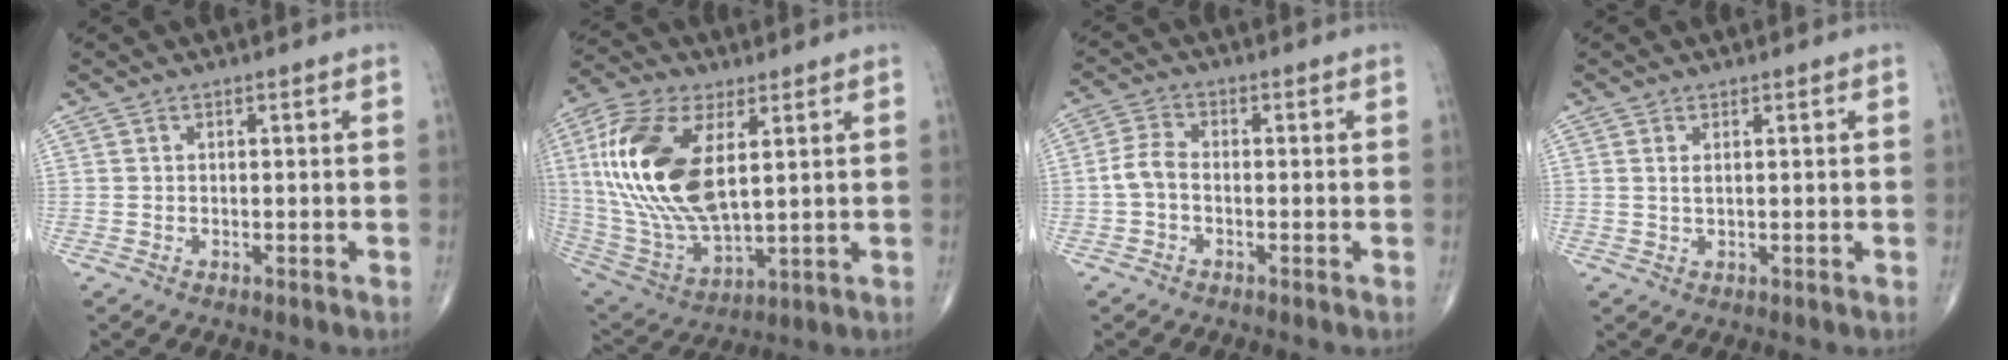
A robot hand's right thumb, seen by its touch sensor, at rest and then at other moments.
{"total": 22.1, "force": [5.0, 11.0, 18.6], "torque": [-0.391, -0.023, 0.096]}
{"total": 4.0, "force": [-0.9, 2.5, 2.9], "torque": [-0.061, 0.013, -0.027]}
{"total": 1.2, "force": [0.5, 0.5, 1.0], "torque": [-0.022, -0.002, 0.012]}